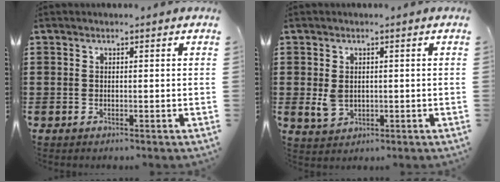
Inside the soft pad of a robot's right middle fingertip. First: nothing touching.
{"total": 3.0, "force": [0.1, 2.1, 2.1], "torque": [-0.050, -0.003, -0.005]}